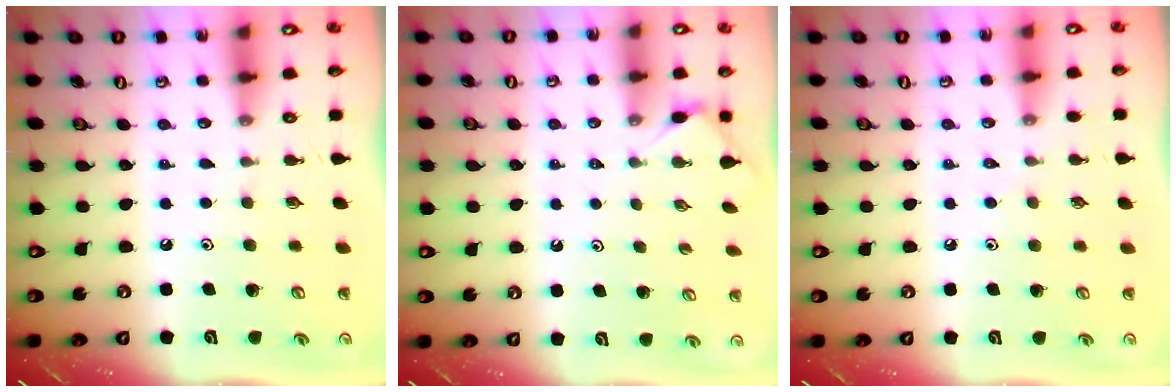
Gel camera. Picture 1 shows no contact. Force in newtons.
{"total": 2.9, "press": 2.8, "slide": 0.5}
{"total": 2.8, "press": 2.7, "slide": 0.5}